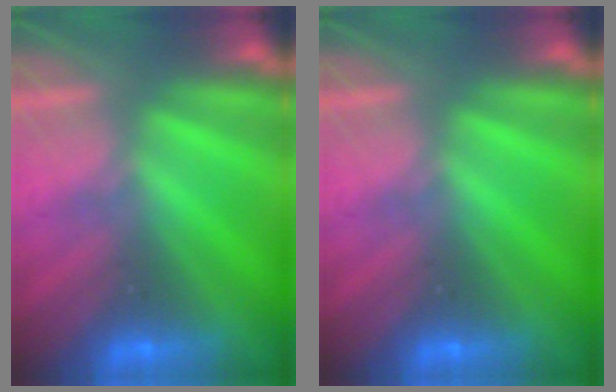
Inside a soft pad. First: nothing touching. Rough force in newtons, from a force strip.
{"total": 0.0}